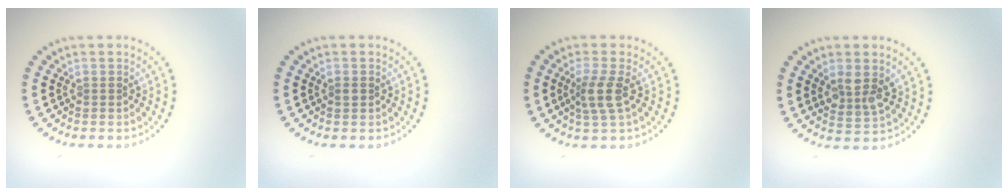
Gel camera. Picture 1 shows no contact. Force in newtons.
{"total": 0.6, "press": 0.6, "slide": 0.0}
{"total": 2.5, "press": 2.0, "slide": 1.5}
{"total": 2.8, "press": 2.6, "slide": 1.1}